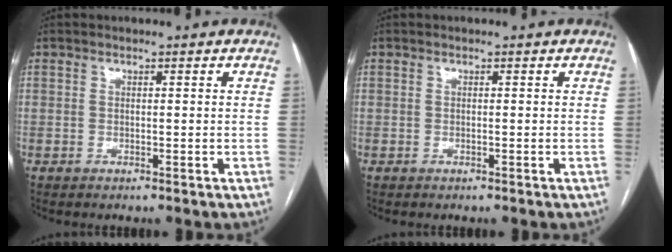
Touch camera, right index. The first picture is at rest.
{"total": 0.0}